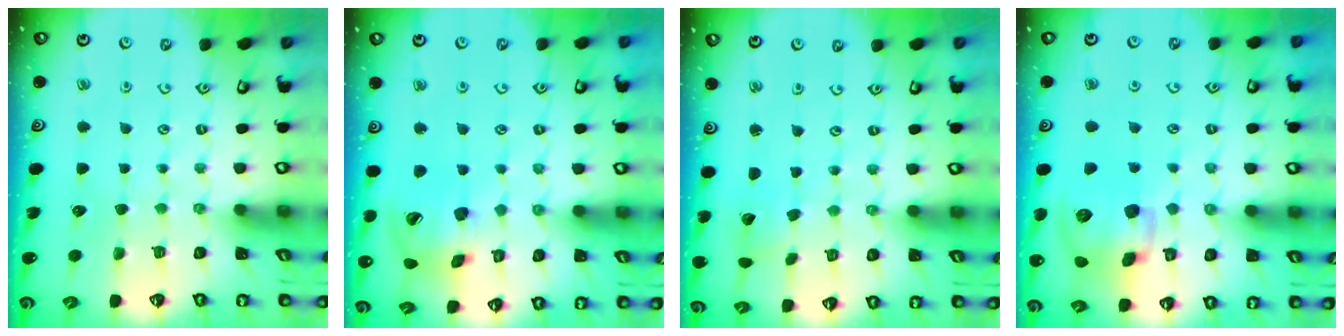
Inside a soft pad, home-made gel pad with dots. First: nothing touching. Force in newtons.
{"total": 13.8, "press": 13.6, "slide": 1.8}
{"total": 2.7, "press": 2.7, "slide": 0.2}
{"total": 15.0, "press": 14.8, "slide": 2.3}